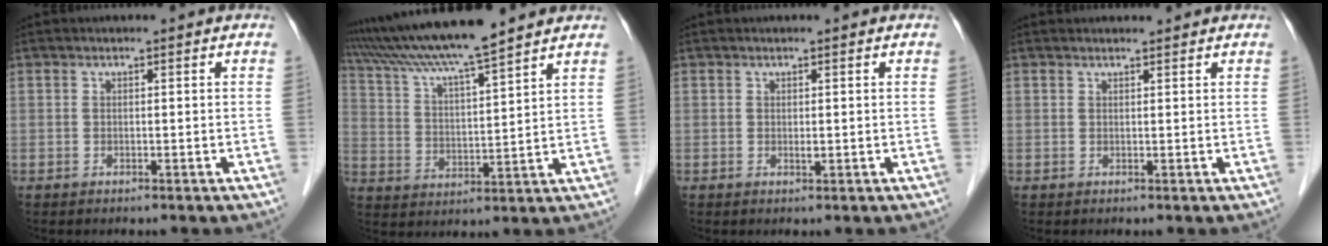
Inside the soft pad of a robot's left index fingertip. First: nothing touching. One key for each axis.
{"total": 13.9, "fx": 12.2, "fy": -0.5, "fz": 6.7, "tx": -0.127, "ty": 0.022, "tz": 0.203}
{"total": 0.7, "fx": 0.1, "fy": 0.1, "fz": 0.6, "tx": -0.012, "ty": -0.004, "tz": 0.002}
{"total": 2.0, "fx": 1.9, "fy": 0.2, "fz": 0.5, "tx": -0.009, "ty": 0.011, "tz": 0.027}